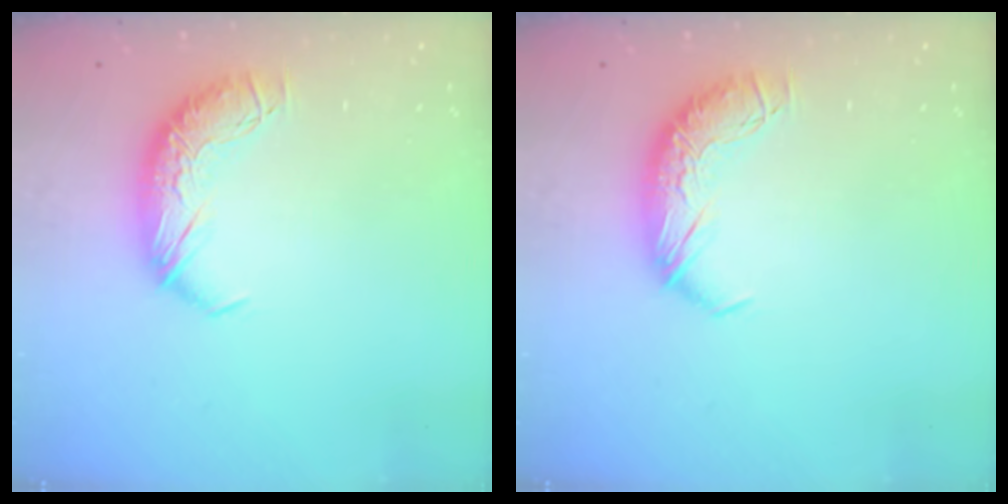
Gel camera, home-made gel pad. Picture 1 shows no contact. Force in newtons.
{"total": 0.0}